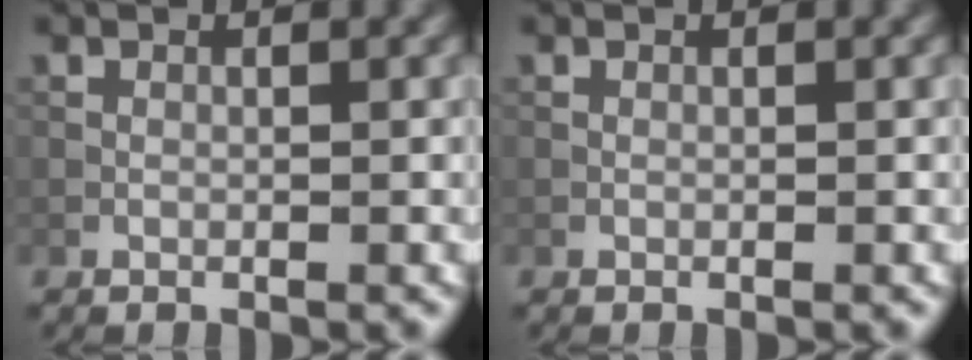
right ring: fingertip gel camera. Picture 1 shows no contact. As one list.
[{"total": 0.0}]